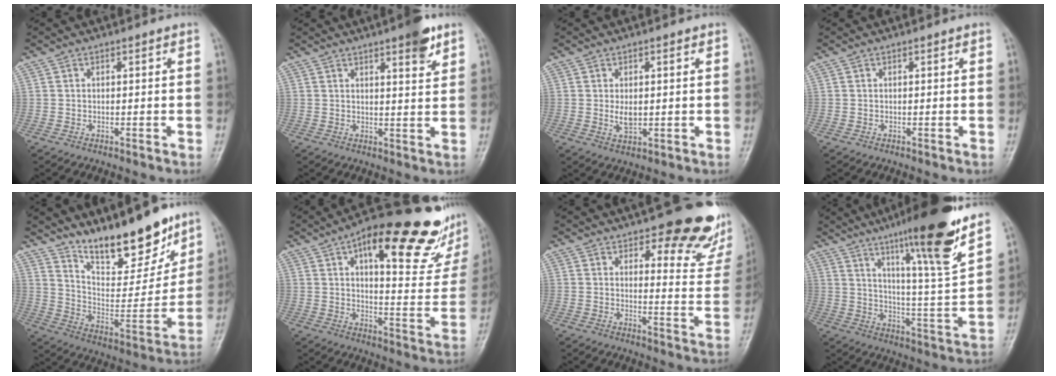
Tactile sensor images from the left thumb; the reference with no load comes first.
{"total": 5.7, "force": [3.6, 1.2, 4.2], "torque": [-0.049, -0.020, 0.047]}
{"total": 3.2, "force": [0.3, 1.9, 2.5], "torque": [-0.037, -0.008, 0.009]}
{"total": 0.0}
{"total": 18.8, "force": [14.3, 6.2, 10.6], "torque": [-0.115, -0.096, 0.241]}
{"total": 25.8, "force": [14.7, 8.7, 19.4], "torque": [-0.223, -0.037, 0.201]}
{"total": 16.1, "force": [12.0, 6.1, 8.7], "torque": [-0.046, -0.079, 0.128]}
{"total": 18.8, "force": [12.5, 1.2, 14.0], "torque": [-0.196, -0.068, 0.196]}